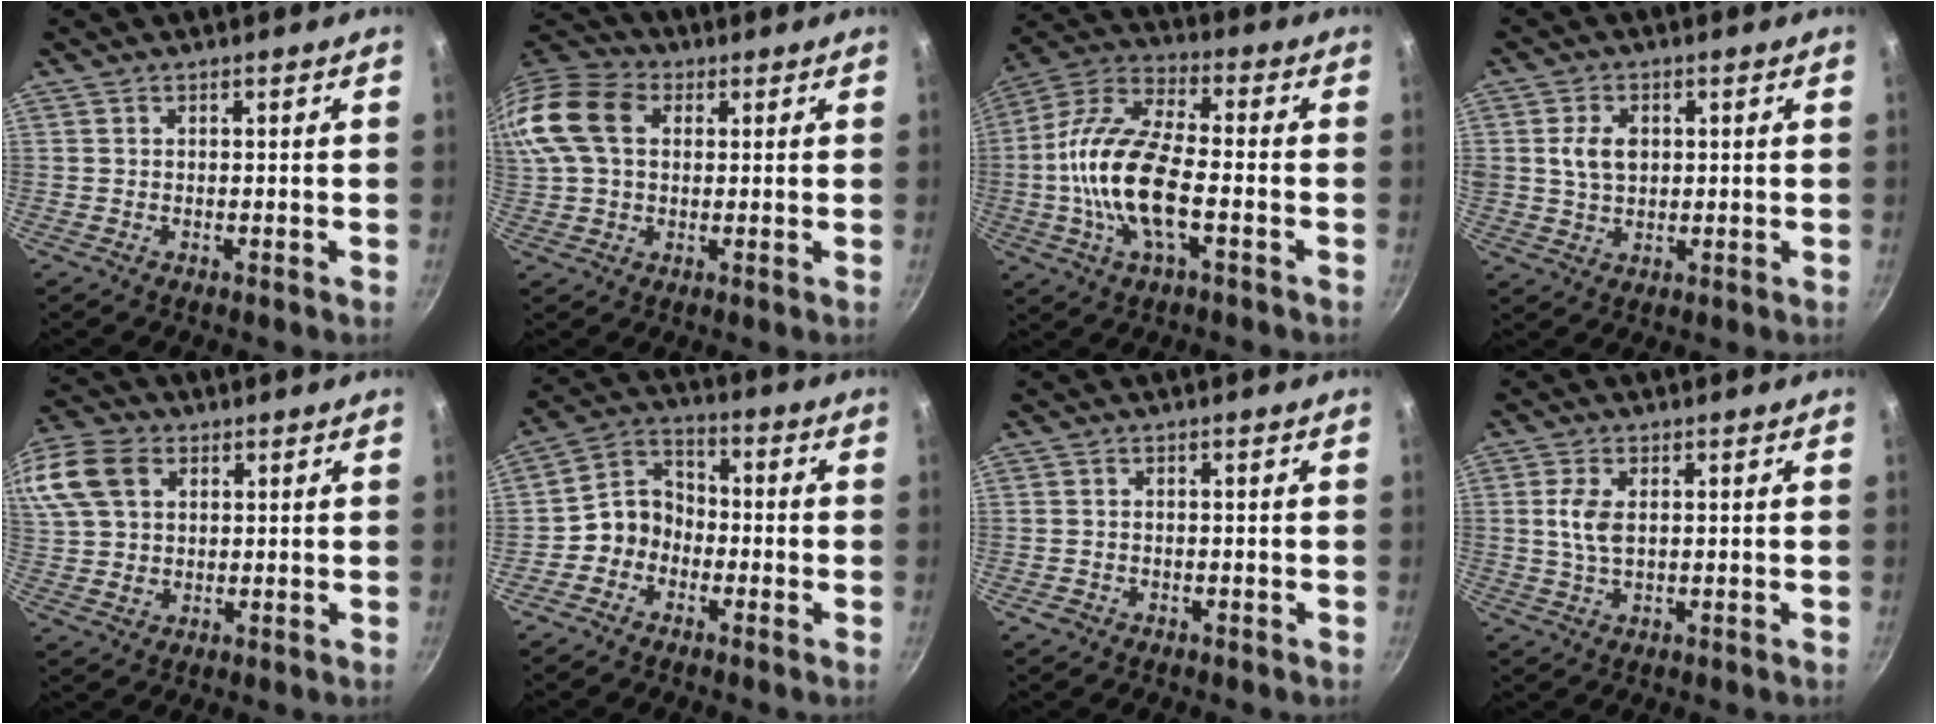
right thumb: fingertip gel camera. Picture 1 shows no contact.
{"total": 15.9, "force": [3.5, 11.3, 10.6], "torque": [-0.218, 0.027, 0.052]}
{"total": 17.1, "force": [-3.1, 7.1, 15.2], "torque": [-0.292, 0.033, -0.078]}
{"total": 5.8, "force": [1.1, 4.3, 3.8], "torque": [-0.058, 0.000, 0.020]}
{"total": 20.4, "force": [7.3, 15.0, 11.8], "torque": [-0.287, 0.036, 0.136]}
{"total": 7.4, "force": [-2.7, 6.2, 3.0], "torque": [-0.018, 0.043, -0.068]}
{"total": 1.4, "force": [-0.8, 1.1, 0.5], "torque": [-0.012, 0.007, -0.008]}
{"total": 4.8, "force": [0.6, 2.5, 4.0], "torque": [-0.086, 0.002, 0.013]}